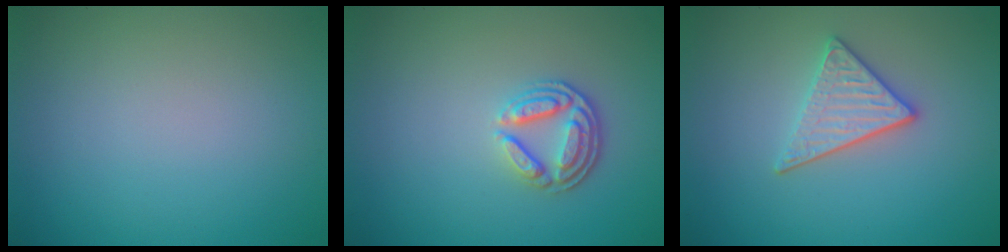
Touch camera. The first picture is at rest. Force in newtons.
{"total": 3.4, "press": 2.7, "slide": 2.0}
{"total": 3.0, "press": 2.8, "slide": 1.3}